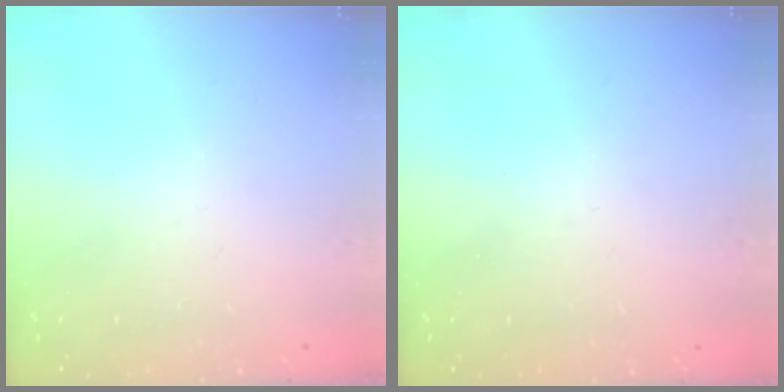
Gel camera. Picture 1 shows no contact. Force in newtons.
{"total": 0.7, "press": 0.6, "slide": 0.4}